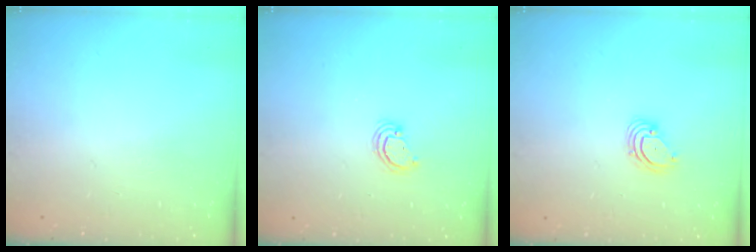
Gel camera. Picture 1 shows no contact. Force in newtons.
{"total": 3.0, "press": 2.9, "slide": 0.3}
{"total": 3.2, "press": 3.2, "slide": 0.1}